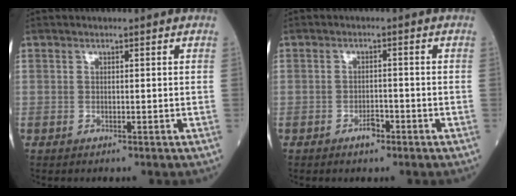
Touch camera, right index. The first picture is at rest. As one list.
[{"total": 2.3, "force": [-1.6, 0.9, 1.3], "torque": [-0.017, 0.004, -0.025]}]